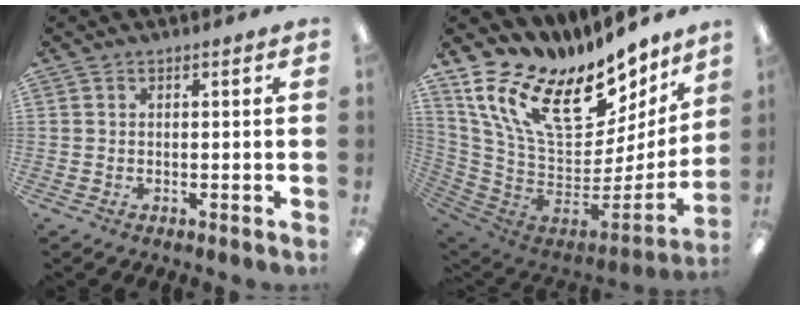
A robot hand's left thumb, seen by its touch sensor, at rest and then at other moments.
{"total": 21.8, "force": [12.7, 11.0, 13.9], "torque": [-0.235, -0.089, 0.240]}